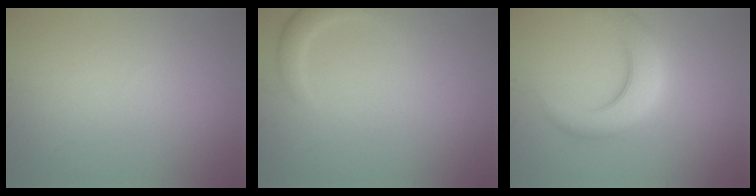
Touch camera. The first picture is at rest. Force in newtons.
{"total": 2.0, "press": 2.0, "slide": 0.2}
{"total": 5.2, "press": 5.2, "slide": 0.3}